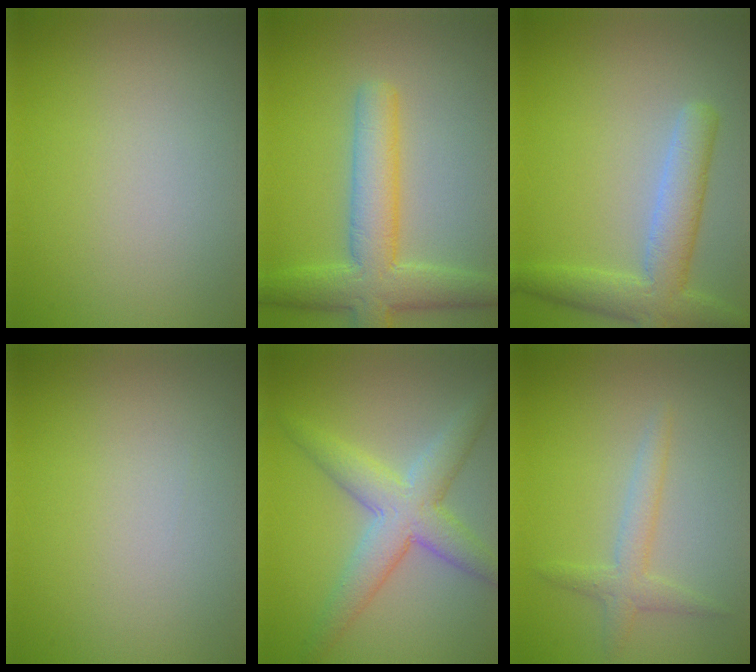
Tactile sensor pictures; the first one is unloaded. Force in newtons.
{"total": 6.0, "press": 6.0, "slide": 0.3}
{"total": 4.8, "press": 4.8, "slide": 0.1}
{"total": 0.0}
{"total": 5.3, "press": 5.3, "slide": 0.1}
{"total": 2.0, "press": 2.0, "slide": 0.1}